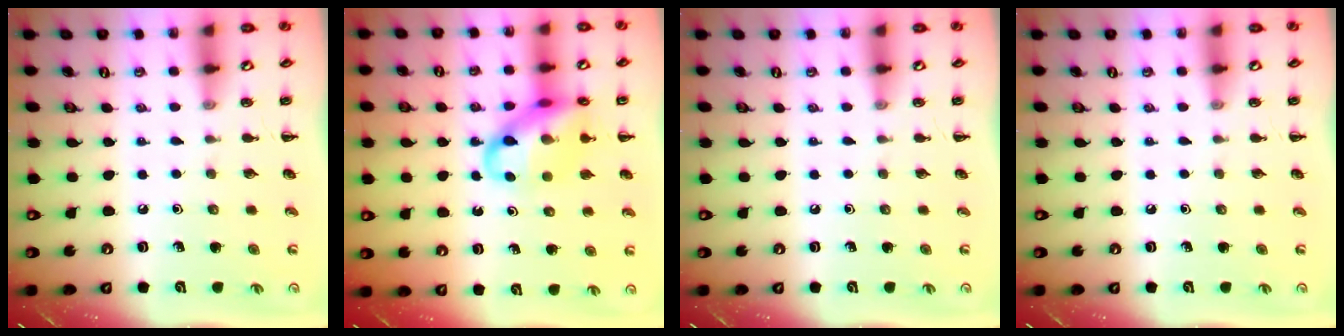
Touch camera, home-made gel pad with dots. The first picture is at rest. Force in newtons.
{"total": 15.8, "press": 15.5, "slide": 3.0}
{"total": 0.0}
{"total": 0.0}